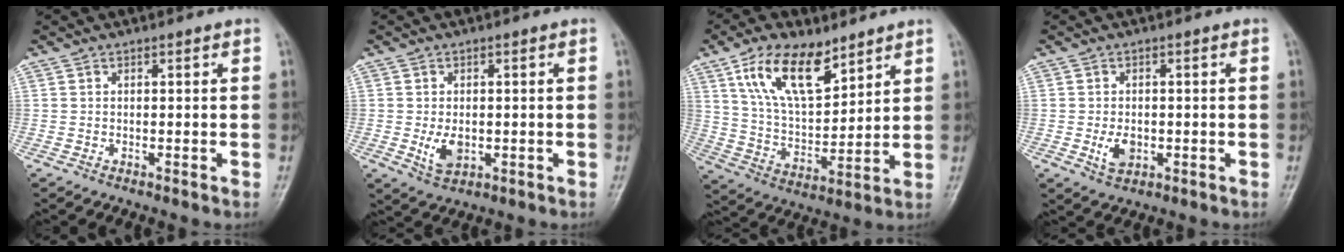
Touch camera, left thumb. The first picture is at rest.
{"total": 4.7, "force": [-0.9, 3.0, 3.4], "torque": [-0.051, -0.004, -0.008]}
{"total": 14.6, "force": [8.6, 6.9, 9.5], "torque": [-0.141, -0.039, 0.167]}
{"total": 4.1, "force": [-1.0, 2.8, 2.8], "torque": [-0.040, 0.000, -0.013]}